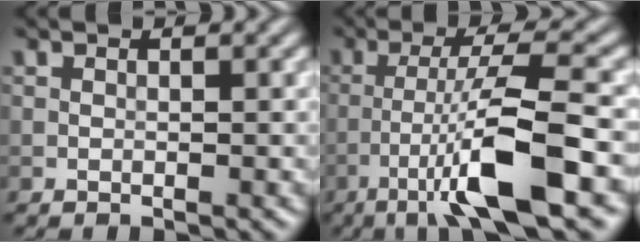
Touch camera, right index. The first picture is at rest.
{"total": 8.6, "force": [-3.8, 0.8, 7.7], "torque": [-0.132, 0.014, -0.067]}